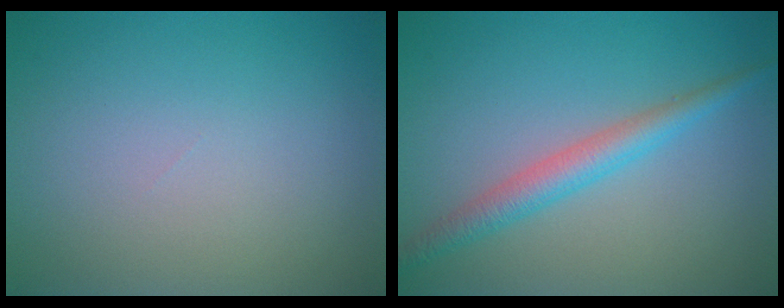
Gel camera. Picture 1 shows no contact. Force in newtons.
{"total": 3.0, "press": 3.0, "slide": 0.0}